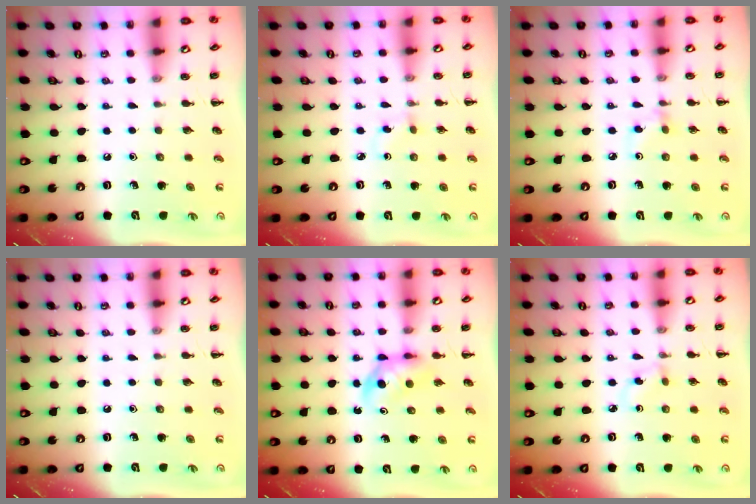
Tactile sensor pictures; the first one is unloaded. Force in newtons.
{"total": 1.2, "press": 1.0, "slide": 0.8}
{"total": 2.5, "press": 2.4, "slide": 0.9}
{"total": 0.0}
{"total": 4.1, "press": 4.0, "slide": 1.2}
{"total": 2.6, "press": 2.3, "slide": 1.1}